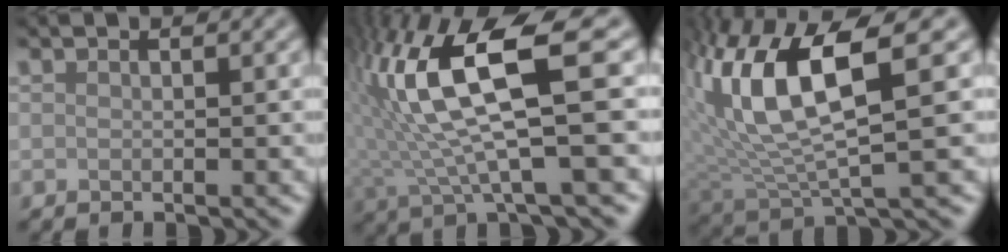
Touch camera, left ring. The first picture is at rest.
{"total": 11.4, "force": [3.1, 2.7, 10.7], "torque": [-0.214, 0.009, 0.062]}
{"total": 9.7, "force": [2.4, 3.2, 8.8], "torque": [-0.183, 0.003, 0.044]}